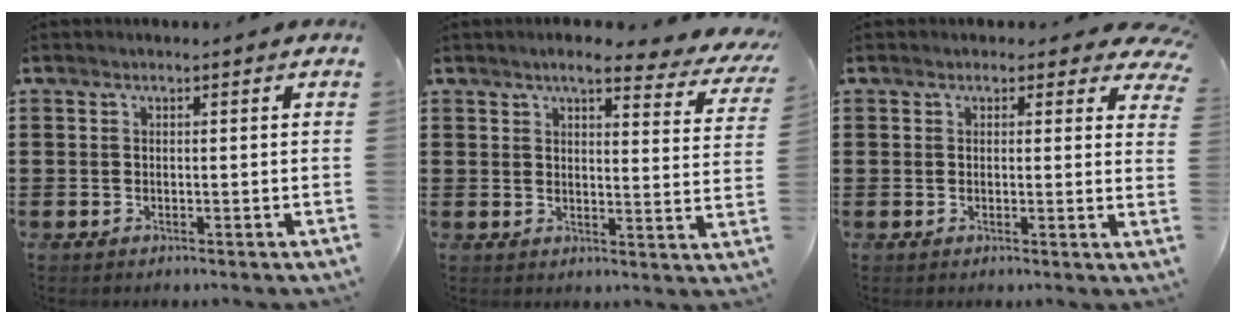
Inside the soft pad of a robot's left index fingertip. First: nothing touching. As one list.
[{"total": 6.1, "force": [4.9, 0.7, 3.5], "torque": [-0.067, -0.022, 0.079]}, {"total": 2.0, "force": [1.5, 1.0, 0.8], "torque": [-0.006, -0.003, 0.024]}]